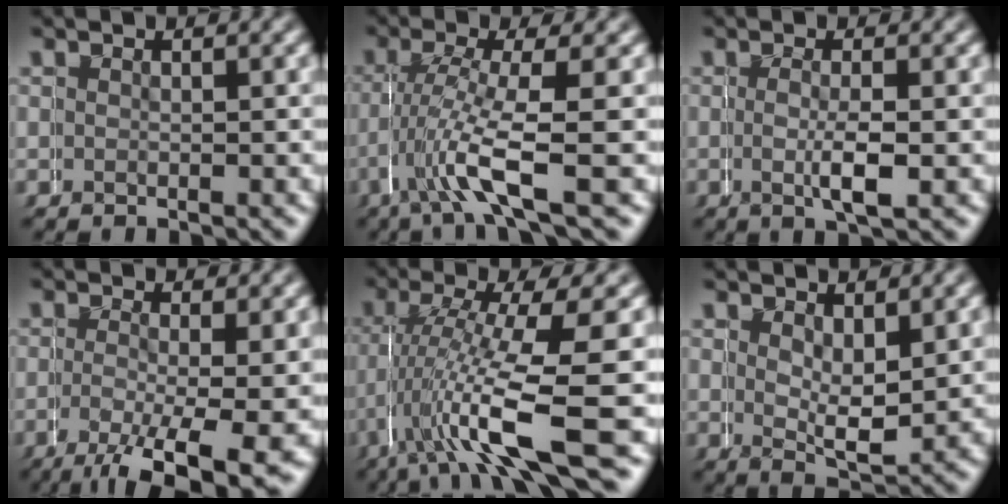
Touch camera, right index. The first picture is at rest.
{"total": 4.1, "force": [-2.2, 0.7, 3.4], "torque": [-0.086, -0.017, -0.027]}
{"total": 1.4, "force": [0.3, 0.0, 1.4], "torque": [-0.023, -0.001, 0.003]}
{"total": 3.0, "force": [-1.4, 0.3, 2.7], "torque": [-0.046, -0.018, -0.016]}
{"total": 7.1, "force": [-1.8, 1.8, 6.7], "torque": [-0.130, -0.019, -0.018]}
{"total": 3.1, "force": [1.8, 1.1, 2.2], "torque": [-0.035, -0.002, 0.031]}